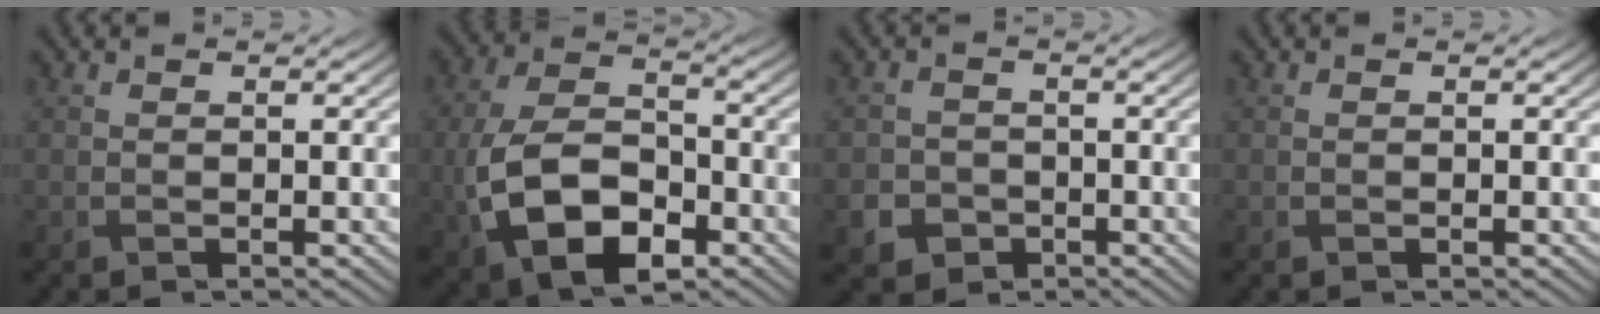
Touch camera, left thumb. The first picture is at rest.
{"total": 12.2, "force": [-3.9, 7.4, 8.8], "torque": [-0.217, -0.021, -0.073]}
{"total": 3.7, "force": [-1.7, 3.1, 1.0], "torque": [-0.016, -0.009, -0.038]}
{"total": 0.0}